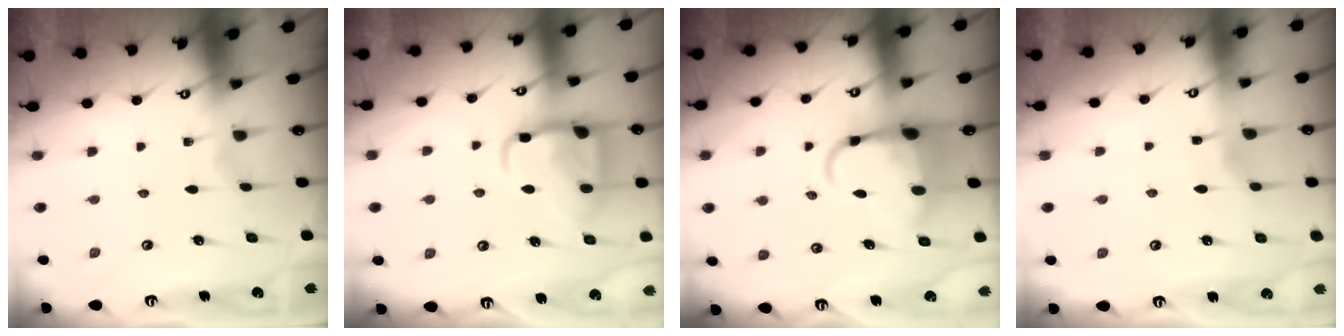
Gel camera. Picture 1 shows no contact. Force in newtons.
{"total": 14.1, "press": 14.1, "slide": 1.5}
{"total": 8.4, "press": 8.0, "slide": 2.5}
{"total": 2.6, "press": 2.5, "slide": 0.2}